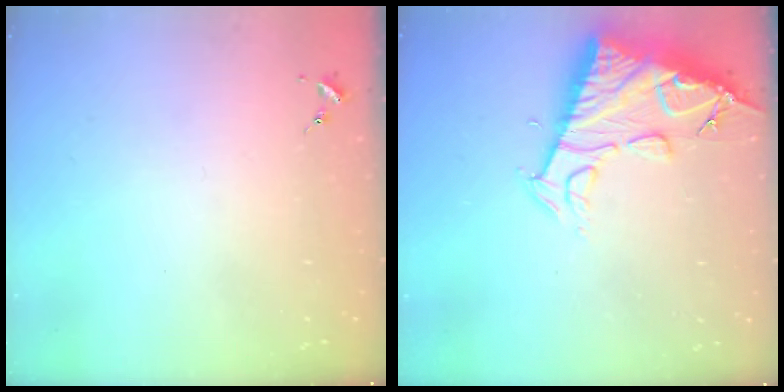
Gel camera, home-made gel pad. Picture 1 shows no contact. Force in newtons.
{"total": 13.5, "press": 13.4, "slide": 1.3}